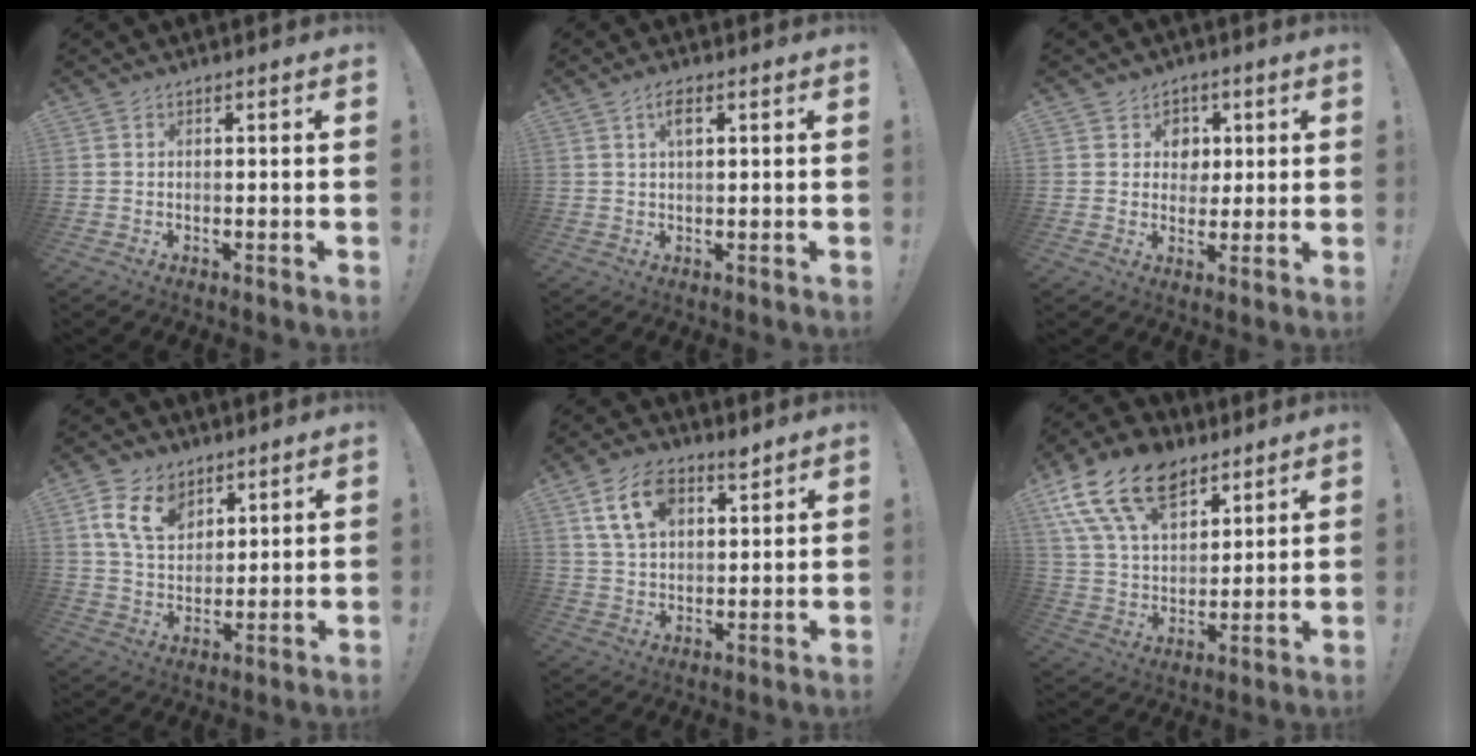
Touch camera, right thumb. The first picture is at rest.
{"total": 3.7, "force": [1.6, 1.9, 2.8], "torque": [-0.044, -0.001, 0.025]}
{"total": 6.8, "force": [1.6, 6.6, 0.9], "torque": [0.001, -0.018, 0.031]}
{"total": 12.1, "force": [6.8, 8.0, 6.1], "torque": [-0.111, -0.025, 0.133]}
{"total": 12.0, "force": [6.6, 7.1, 7.0], "torque": [-0.112, -0.021, 0.125]}
{"total": 19.4, "force": [11.6, 11.7, 10.2], "torque": [-0.179, -0.071, 0.214]}